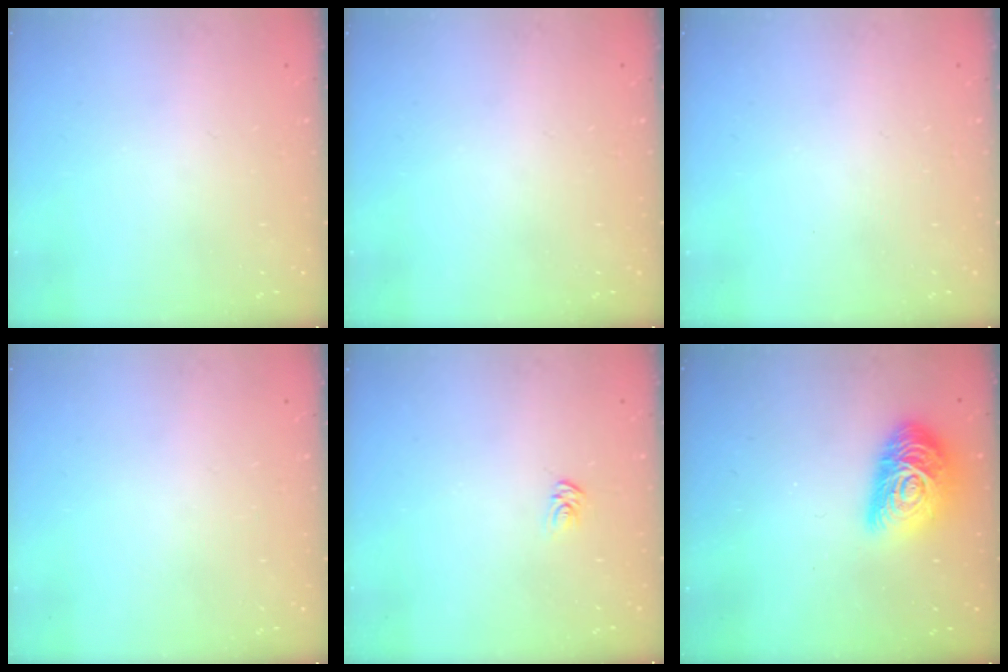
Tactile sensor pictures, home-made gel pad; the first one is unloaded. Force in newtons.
{"total": 0.0}
{"total": 0.0}
{"total": 0.0}
{"total": 2.5, "press": 2.5, "slide": 0.1}
{"total": 16.4, "press": 16.4, "slide": 0.8}